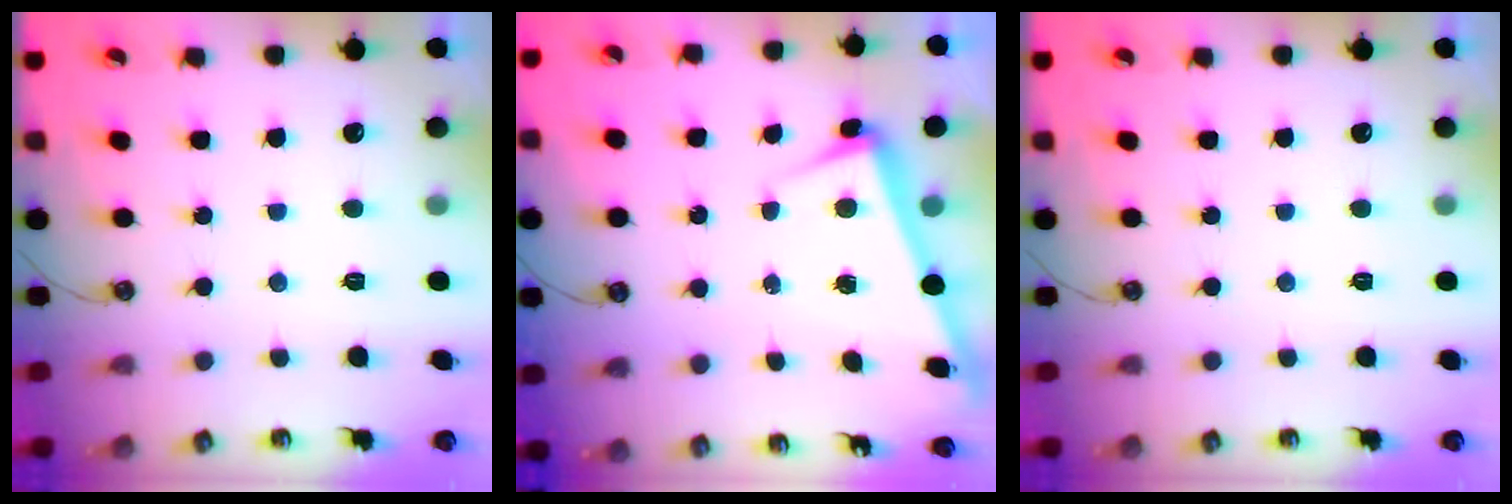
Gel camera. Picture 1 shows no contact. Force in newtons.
{"total": 3.5, "press": 3.3, "slide": 1.2}
{"total": 0.0}